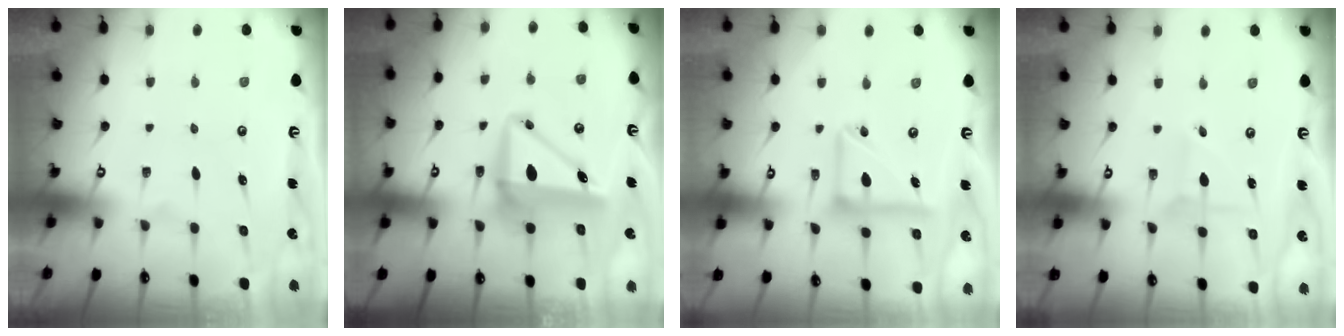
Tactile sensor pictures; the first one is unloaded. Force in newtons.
{"total": 9.8, "press": 9.6, "slide": 2.2}
{"total": 14.4, "press": 14.3, "slide": 1.9}
{"total": 2.3, "press": 2.3, "slide": 0.2}